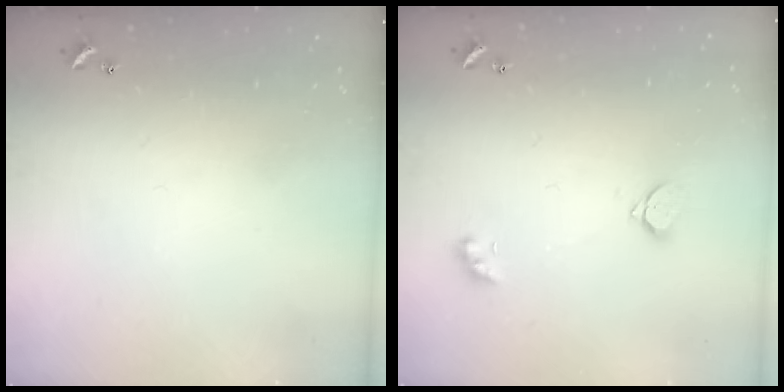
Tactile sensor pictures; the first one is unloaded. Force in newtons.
{"total": 2.1, "press": 2.1, "slide": 0.5}